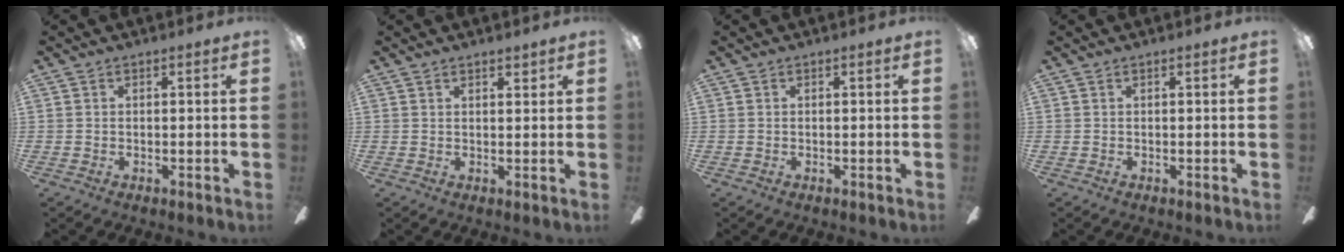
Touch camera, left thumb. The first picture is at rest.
{"total": 1.8, "force": [1.6, 0.4, 0.6], "torque": [-0.006, -0.007, 0.028]}
{"total": 0.0}
{"total": 0.0}